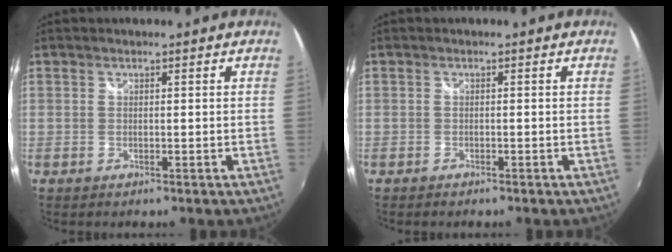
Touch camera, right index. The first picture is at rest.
{"total": 0.9, "force": [-0.8, 0.3, 0.3], "torque": [-0.010, -0.003, -0.015]}